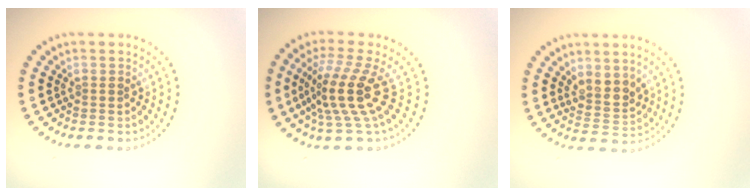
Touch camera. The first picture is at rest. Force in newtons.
{"total": 4.5, "press": 3.3, "slide": 3.0}
{"total": 2.5, "press": 2.1, "slide": 1.4}